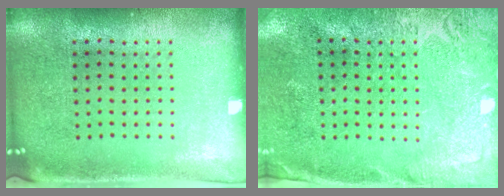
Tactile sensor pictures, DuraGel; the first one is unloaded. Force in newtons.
{"total": 2.7, "press": 2.6, "slide": 0.9}